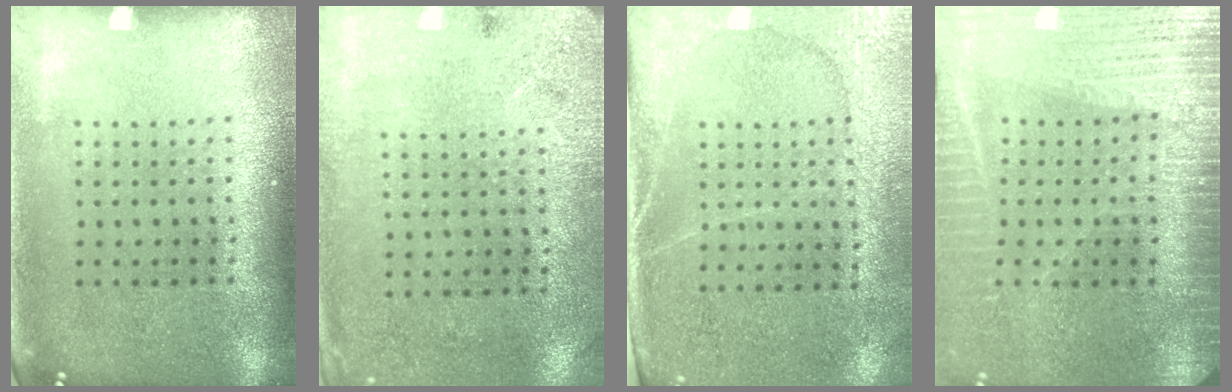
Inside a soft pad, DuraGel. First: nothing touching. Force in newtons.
{"total": 2.6, "press": 2.1, "slide": 1.6}
{"total": 2.9, "press": 2.5, "slide": 1.4}
{"total": 3.5, "press": 3.3, "slide": 1.3}